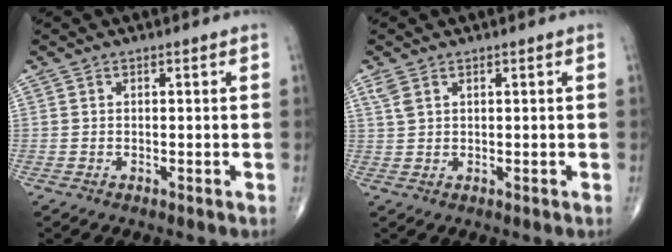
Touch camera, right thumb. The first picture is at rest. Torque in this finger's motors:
{"motor_torque": [-0.28, 0.71, 0.24, 0.17, 0.00]}